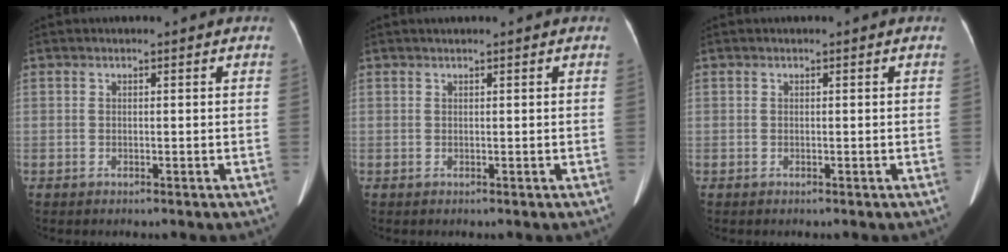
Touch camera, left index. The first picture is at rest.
{"total": 0.7, "force": [0.6, 0.0, 0.4], "torque": [-0.006, 0.010, 0.012]}
{"total": 0.0}